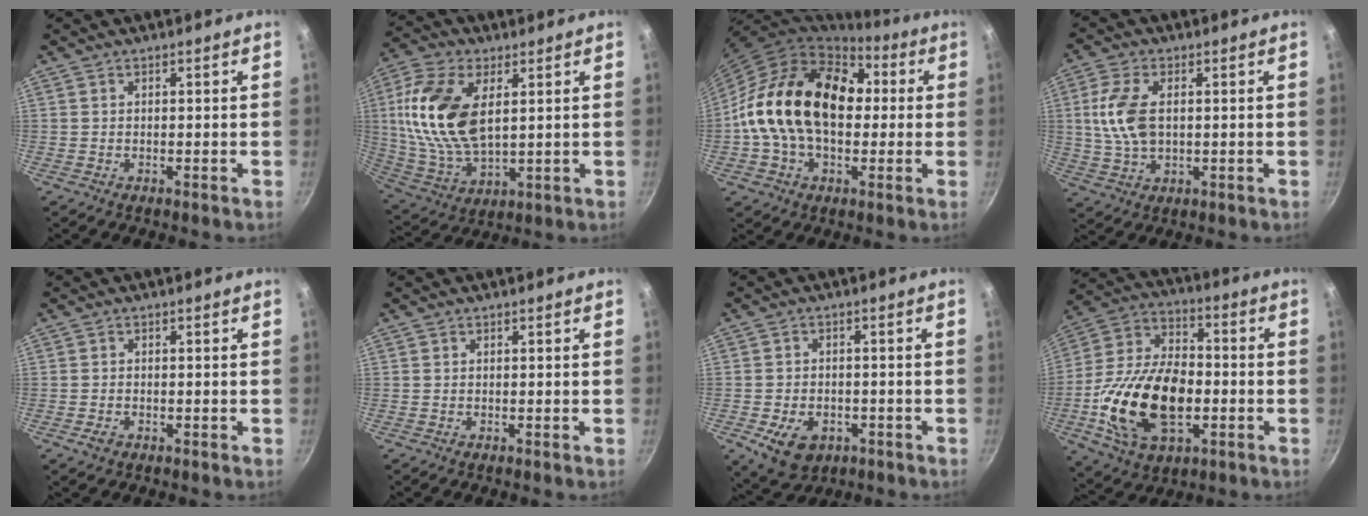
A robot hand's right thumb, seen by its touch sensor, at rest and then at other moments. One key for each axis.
{"total": 18.1, "fx": 4.2, "fy": 10.0, "fz": 14.6, "tx": -0.284, "ty": -0.011, "tz": 0.085}
{"total": 22.5, "fx": 1.4, "fy": 15.2, "fz": 16.5, "tx": -0.256, "ty": 0.041, "tz": 0.014}
{"total": 9.6, "fx": 1.3, "fy": 5.6, "fz": 7.7, "tx": -0.154, "ty": 0.000, "tz": 0.024}
{"total": 1.9, "fx": -0.9, "fy": 1.3, "fz": 1.1, "tx": -0.024, "ty": 0.005, "tz": -0.015}
{"total": 0.0}
{"total": 8.7, "fx": -3.3, "fy": 6.1, "fz": 5.3, "tx": -0.073, "ty": 0.008, "tz": -0.042}
{"total": 22.8, "fx": -4.5, "fy": 13.9, "fz": 17.6, "tx": -0.311, "ty": 0.033, "tz": -0.081}